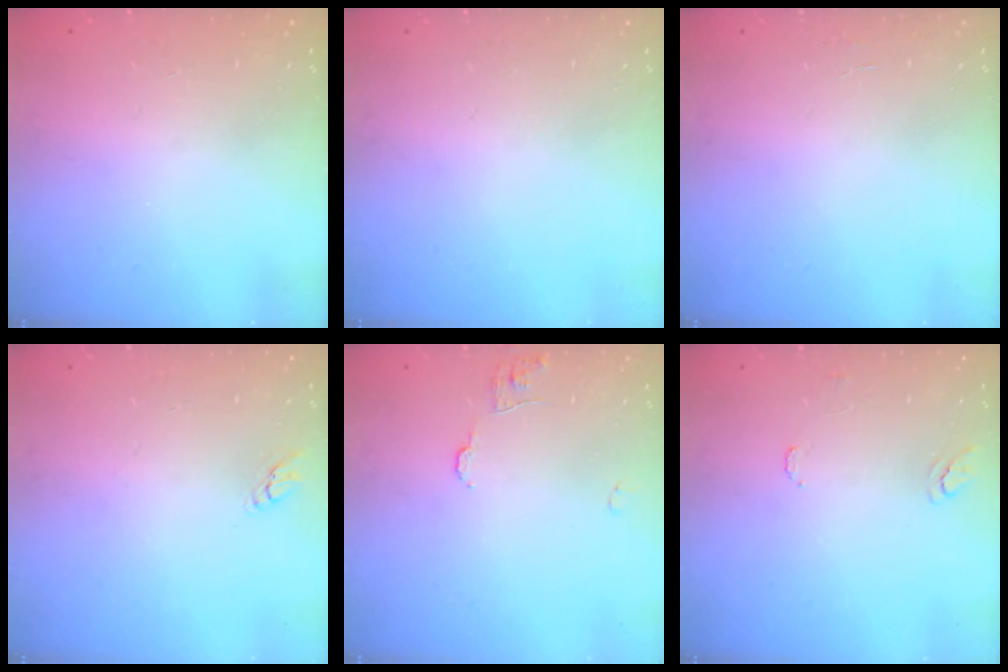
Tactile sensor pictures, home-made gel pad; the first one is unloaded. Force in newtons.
{"total": 0.0}
{"total": 1.3, "press": 1.3, "slide": 0.1}
{"total": 2.7, "press": 2.7, "slide": 0.1}
{"total": 8.0, "press": 8.0, "slide": 0.6}
{"total": 5.9, "press": 5.9, "slide": 0.6}